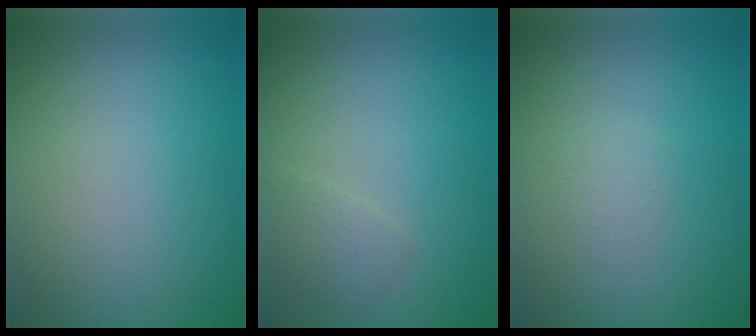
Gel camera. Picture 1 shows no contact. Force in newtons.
{"total": 1.2, "press": 1.2, "slide": 0.1}
{"total": 0.8, "press": 0.8, "slide": 0.1}